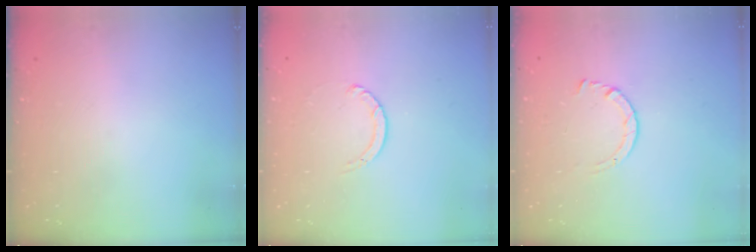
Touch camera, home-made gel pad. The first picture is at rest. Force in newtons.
{"total": 1.1, "press": 1.1, "slide": 0.1}
{"total": 2.9, "press": 2.8, "slide": 0.3}